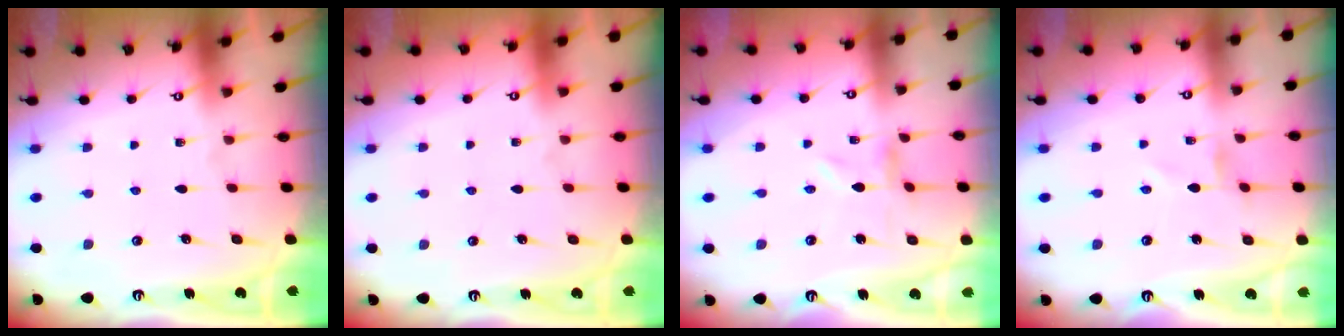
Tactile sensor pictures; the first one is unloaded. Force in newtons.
{"total": 1.8, "press": 1.8, "slide": 0.2}
{"total": 0.0}
{"total": 0.8, "press": 0.8, "slide": 0.2}